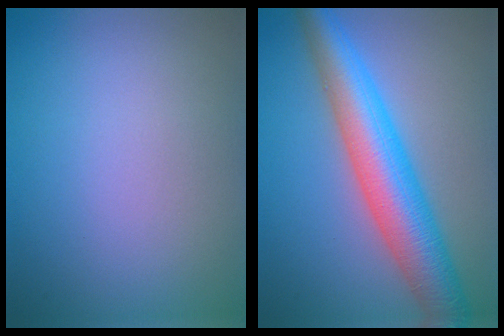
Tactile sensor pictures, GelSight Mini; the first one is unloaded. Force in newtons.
{"total": 7.9, "press": 7.9, "slide": 0.2}